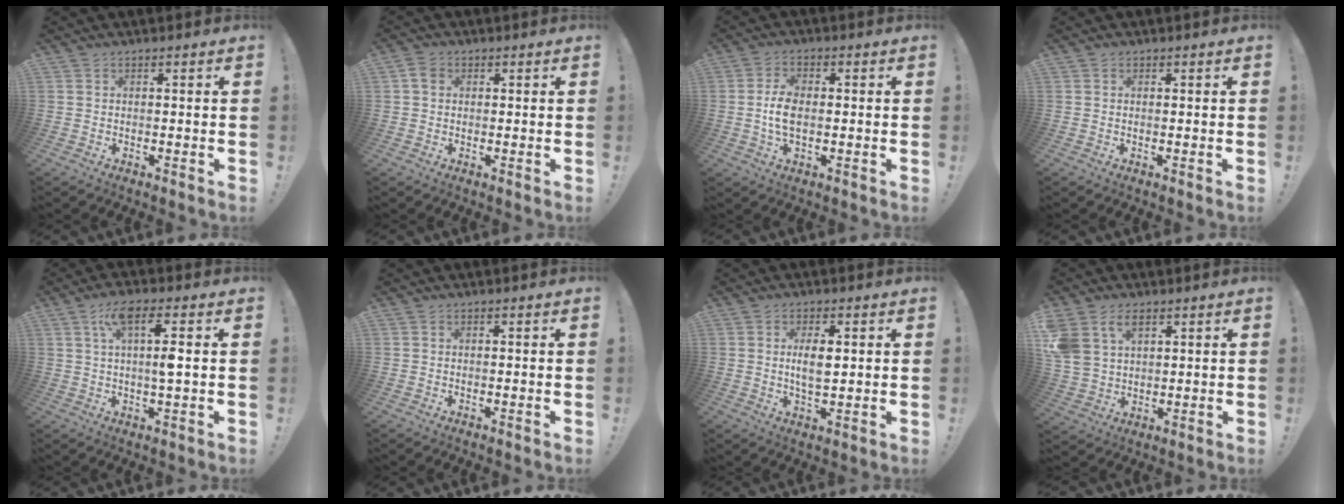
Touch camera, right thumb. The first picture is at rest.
{"total": 3.6, "force": [0.9, 2.9, 1.9], "torque": [-0.031, 0.005, 0.019]}
{"total": 6.5, "force": [-0.5, 3.6, 5.4], "torque": [-0.098, -0.001, -0.013]}
{"total": 0.0}
{"total": 8.6, "force": [2.3, 1.4, 8.1], "torque": [-0.141, 0.002, 0.033]}
{"total": 0.0}
{"total": 5.9, "force": [0.8, 2.6, 5.2], "torque": [-0.089, -0.003, 0.008]}
{"total": 8.5, "force": [4.6, 5.7, 4.4], "torque": [-0.102, -0.013, 0.092]}